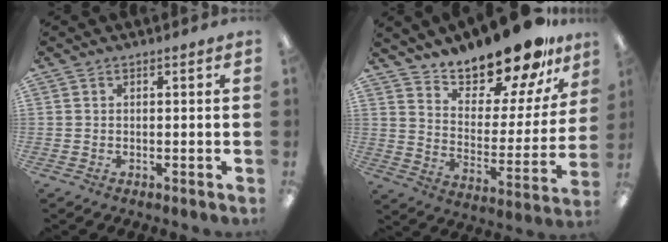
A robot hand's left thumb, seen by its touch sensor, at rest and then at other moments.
{"total": 18.5, "force": [16.7, 4.9, 6.4], "torque": [-0.112, -0.129, 0.286]}